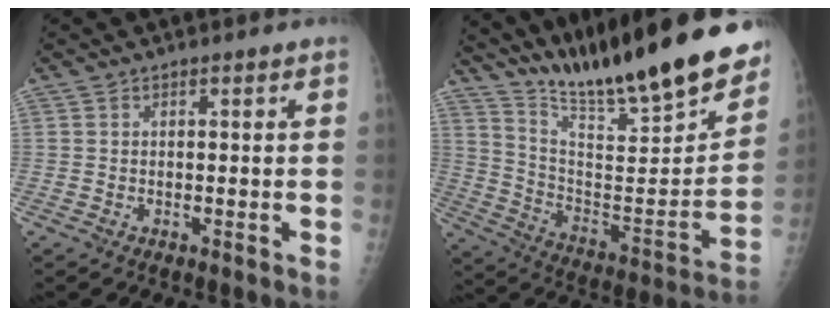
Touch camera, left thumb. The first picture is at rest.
{"total": 26.3, "force": [21.6, 3.4, 14.6], "torque": [-0.212, -0.118, 0.343]}